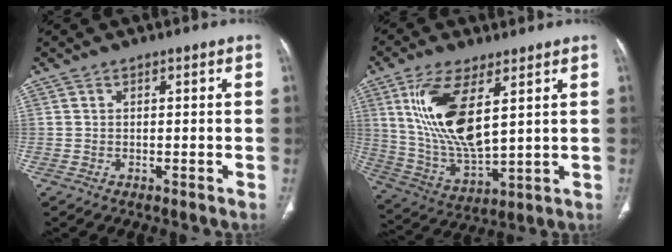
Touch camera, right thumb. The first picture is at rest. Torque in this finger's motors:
{"motor_torque": [2.08, 2.93, 1.51, 0.49, 0.59]}